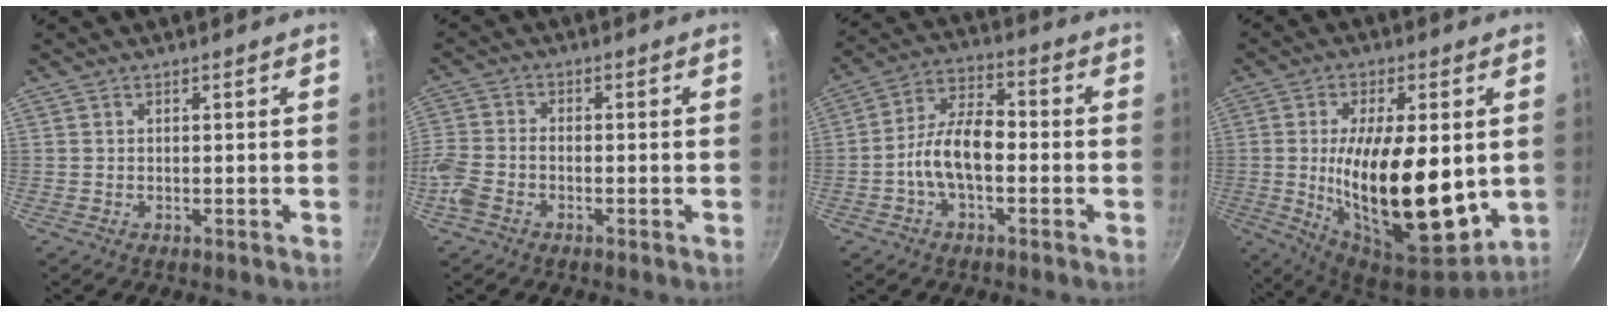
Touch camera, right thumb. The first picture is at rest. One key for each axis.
{"total": 6.2, "fx": -3.3, "fy": 3.8, "fz": 3.7, "tx": -0.089, "ty": 0.019, "tz": -0.083}
{"total": 10.4, "fx": -2.3, "fy": 5.5, "fz": 8.5, "tx": -0.137, "ty": 0.043, "tz": -0.055}
{"total": 23.0, "fx": -0.4, "fy": 10.3, "fz": 20.6, "tx": -0.328, "ty": -0.024, "tz": -0.001}